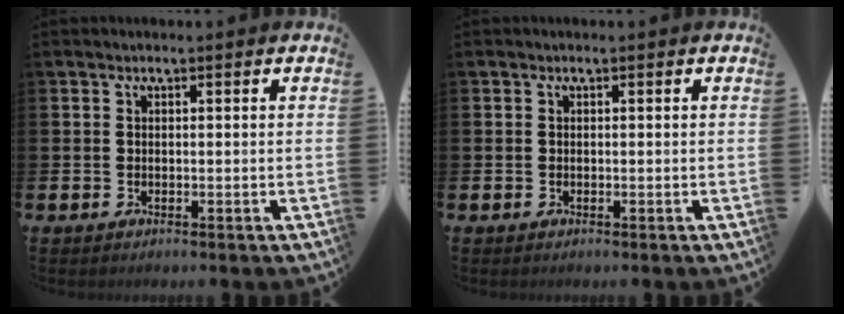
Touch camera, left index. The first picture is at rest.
{"total": 0.0}